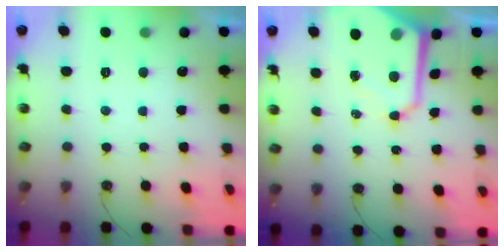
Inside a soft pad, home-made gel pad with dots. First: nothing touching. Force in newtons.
{"total": 11.9, "press": 11.8, "slide": 1.1}